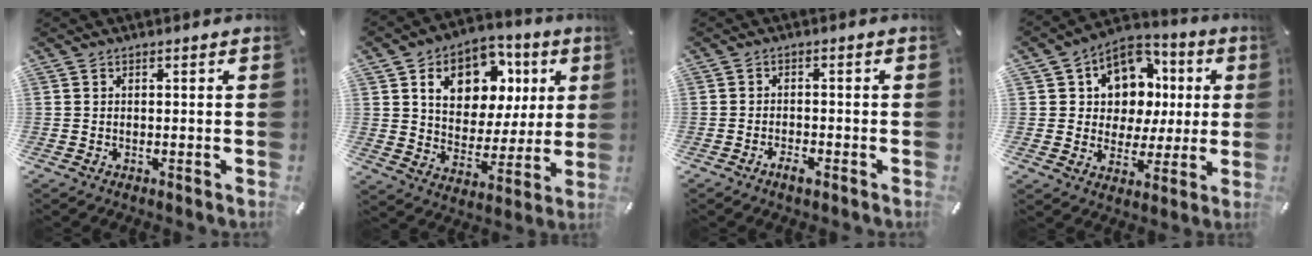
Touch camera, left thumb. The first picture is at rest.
{"total": 14.5, "force": [6.5, 10.7, 7.4], "torque": [-0.121, -0.026, 0.119]}
{"total": 2.7, "force": [-1.9, 1.0, 1.6], "torque": [-0.034, 0.006, -0.038]}
{"total": 11.2, "force": [3.1, 10.2, 3.5], "torque": [-0.060, -0.017, 0.065]}